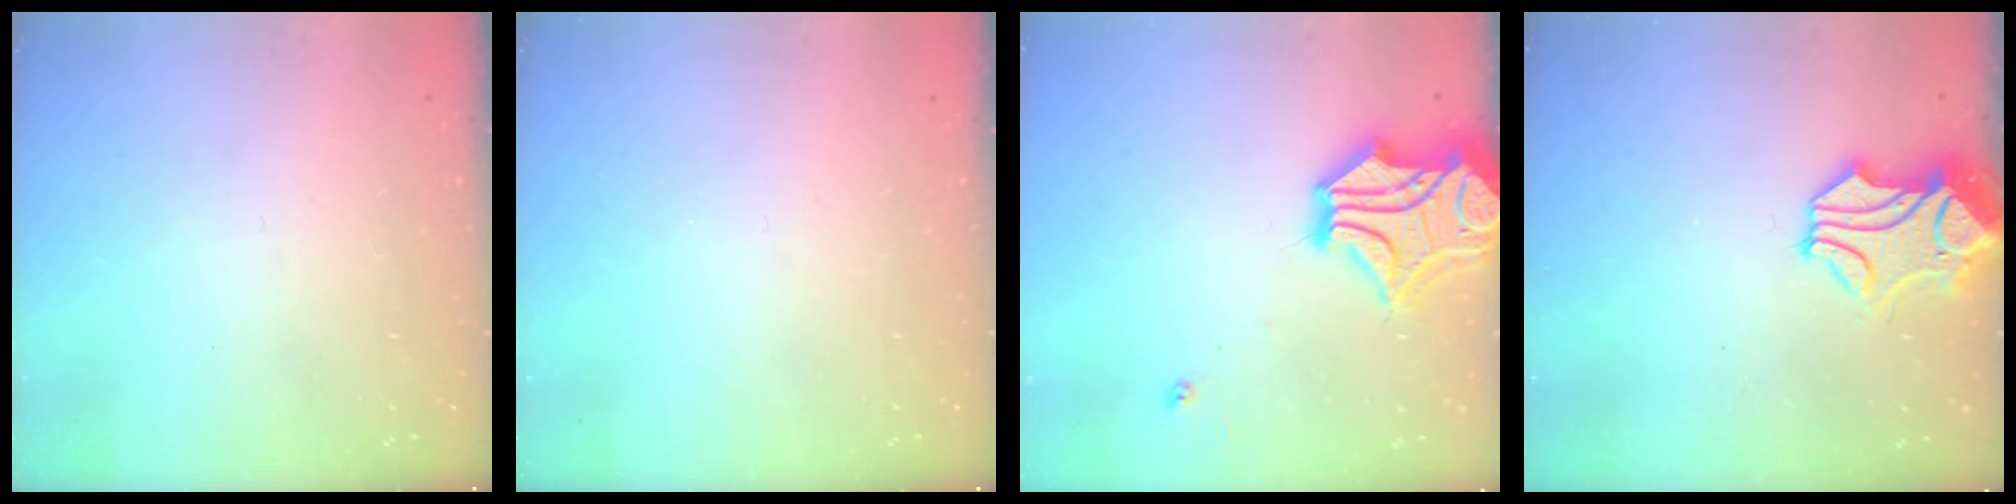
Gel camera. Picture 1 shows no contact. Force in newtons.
{"total": 0.0}
{"total": 12.5, "press": 12.3, "slide": 2.5}
{"total": 1.5, "press": 0.8, "slide": 1.3}